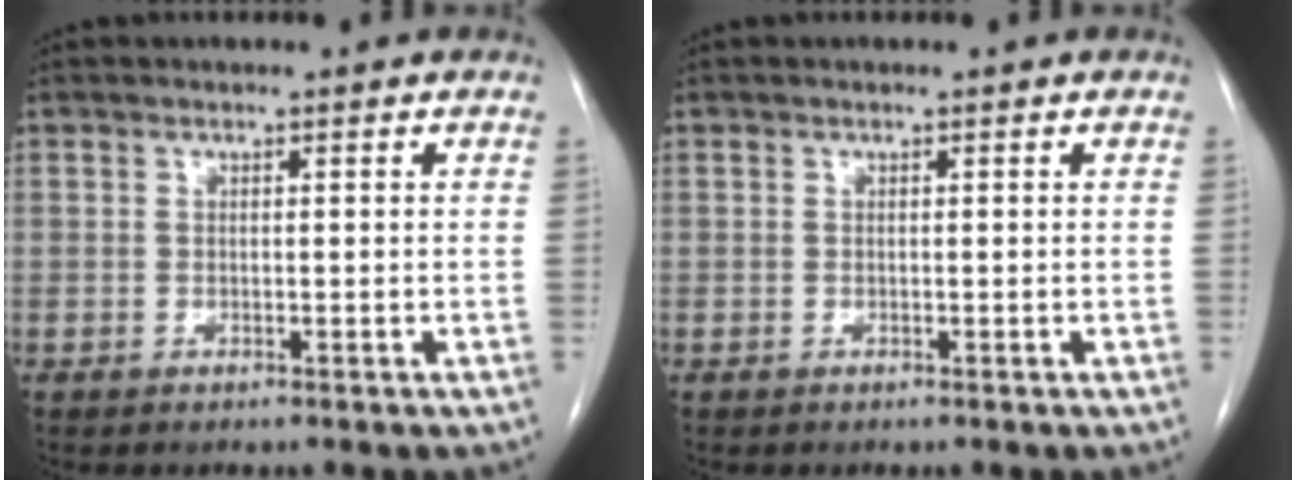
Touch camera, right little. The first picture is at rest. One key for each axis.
{"total": 0.0}